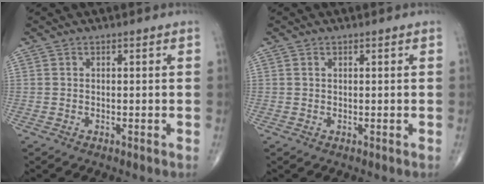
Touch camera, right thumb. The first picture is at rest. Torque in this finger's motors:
{"motor_torque": [-0.09, -0.08, -0.01, 0.32, -0.09]}